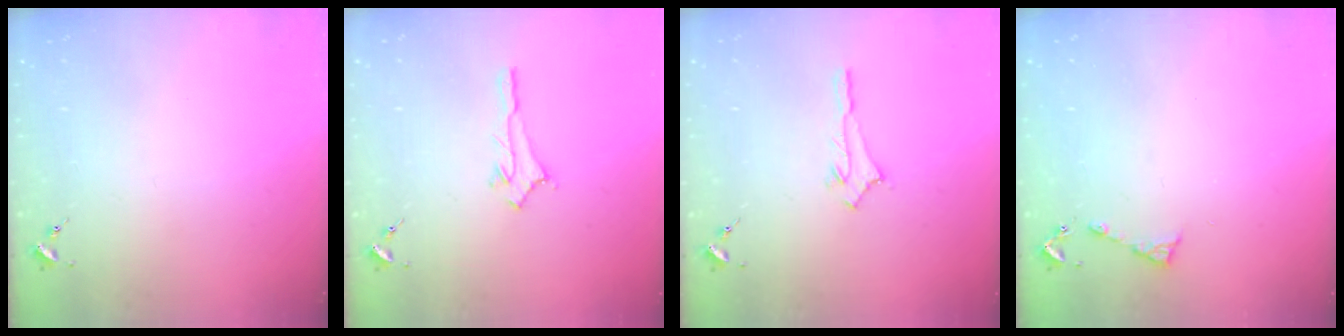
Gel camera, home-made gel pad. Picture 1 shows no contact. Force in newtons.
{"total": 2.9, "press": 2.9, "slide": 0.3}
{"total": 2.9, "press": 2.9, "slide": 0.2}
{"total": 5.6, "press": 5.6, "slide": 0.7}